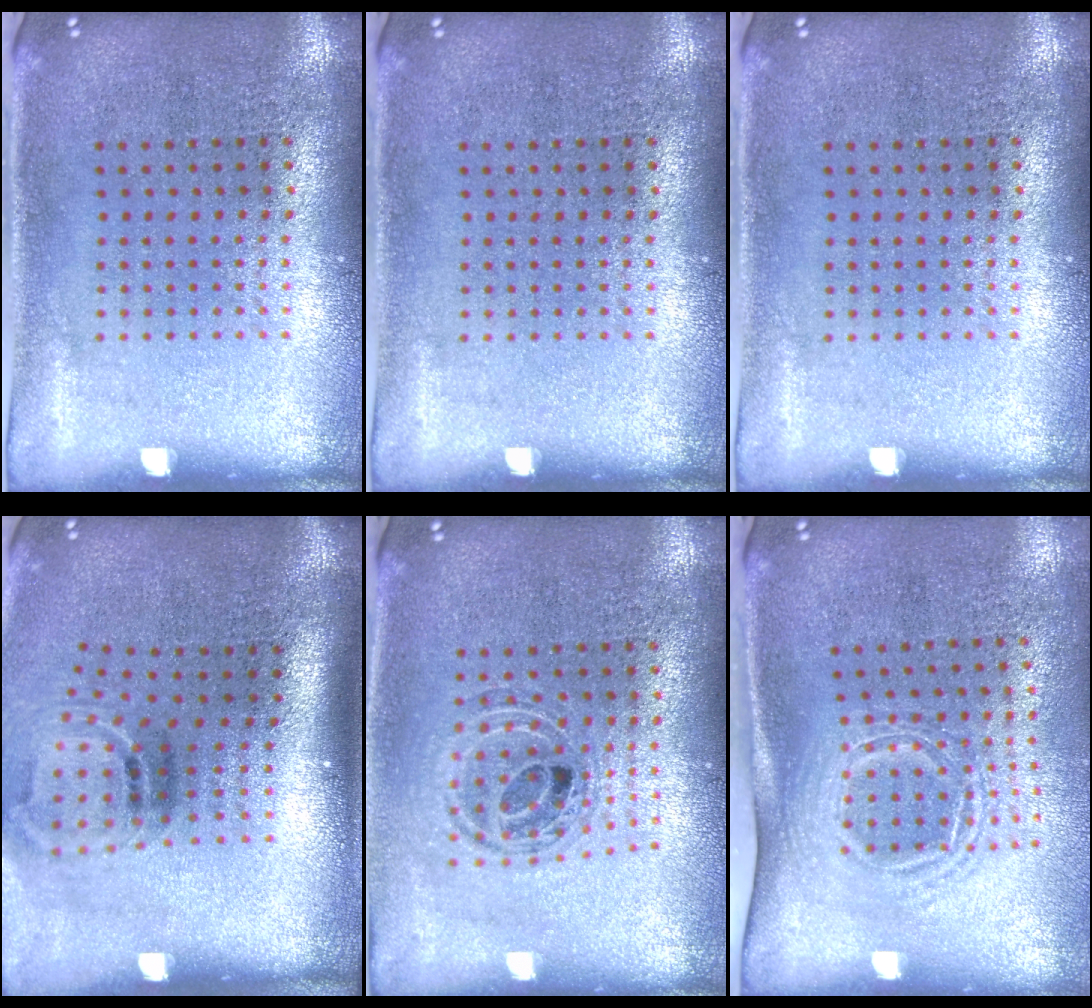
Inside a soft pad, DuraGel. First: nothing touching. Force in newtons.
{"total": 0.0}
{"total": 0.0}
{"total": 1.9, "press": 1.2, "slide": 1.5}
{"total": 0.5, "press": 0.5, "slide": 0.2}
{"total": 1.7, "press": 1.2, "slide": 1.2}